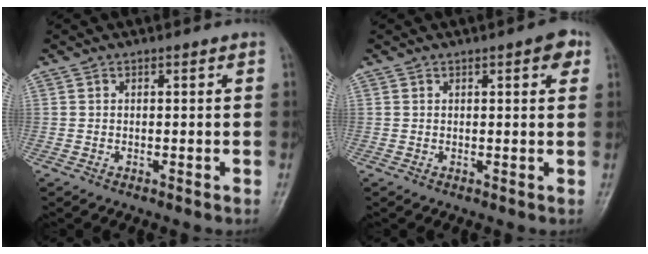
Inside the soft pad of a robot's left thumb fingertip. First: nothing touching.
{"total": 3.5, "force": [1.5, 1.1, 2.9], "torque": [-0.030, -0.001, 0.014]}